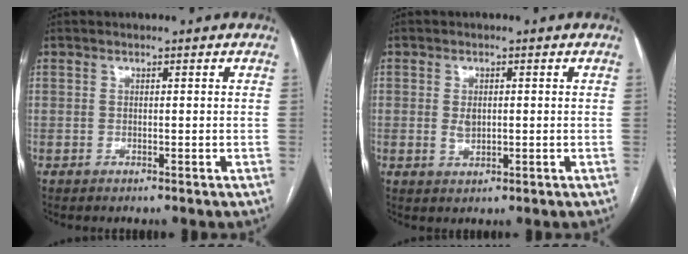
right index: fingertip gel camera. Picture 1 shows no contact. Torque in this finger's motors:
{"motor_torque": [-0.01, -0.05, 0.22, 0.04]}